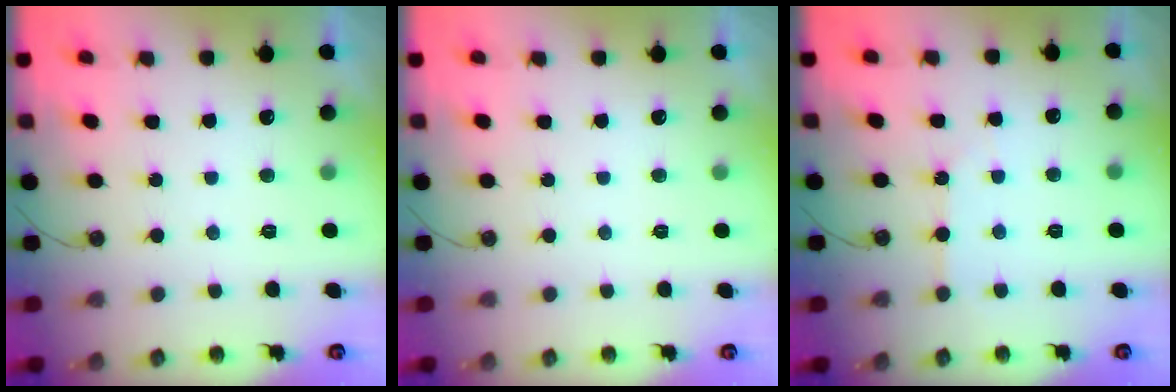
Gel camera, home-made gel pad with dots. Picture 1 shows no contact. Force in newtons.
{"total": 0.0}
{"total": 3.9, "press": 3.8, "slide": 0.6}